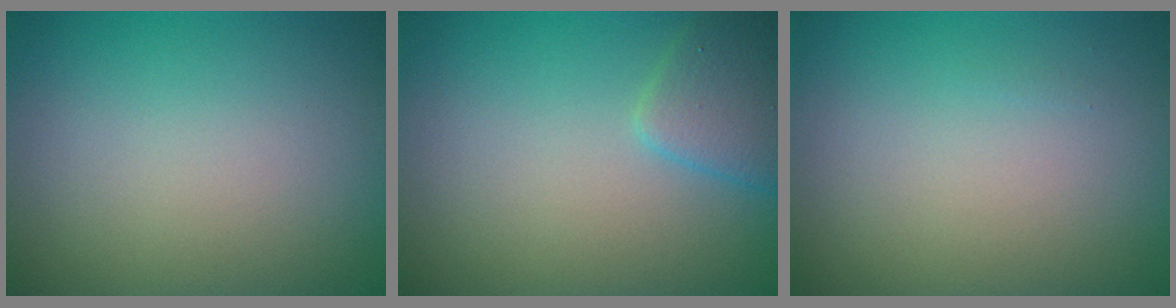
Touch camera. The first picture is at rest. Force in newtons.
{"total": 2.6, "press": 2.6, "slide": 0.2}
{"total": 0.0}